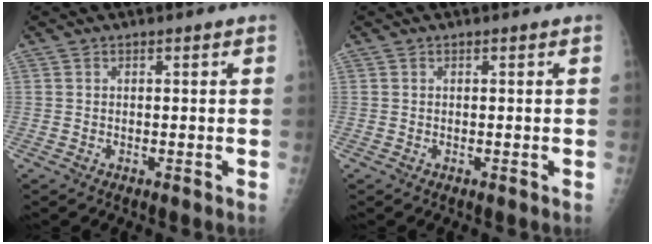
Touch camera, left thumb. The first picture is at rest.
{"total": 0.0}